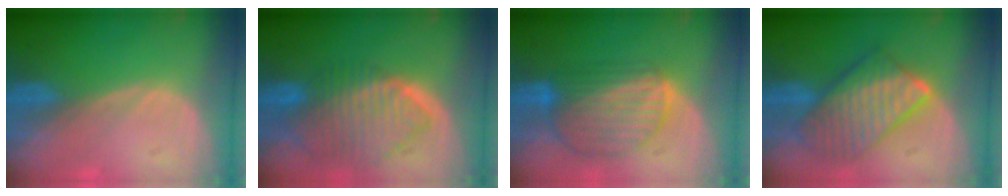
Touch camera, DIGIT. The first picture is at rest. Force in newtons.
{"total": 9.9, "press": 8.4, "slide": 5.2}
{"total": 8.7, "press": 7.7, "slide": 4.1}
{"total": 9.6, "press": 9.6, "slide": 0.9}